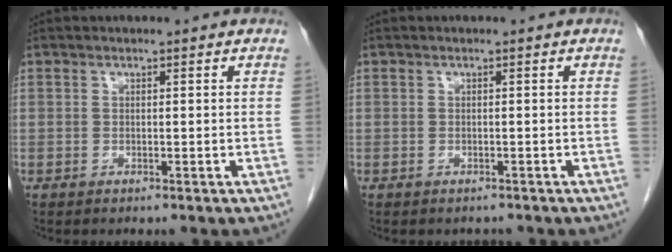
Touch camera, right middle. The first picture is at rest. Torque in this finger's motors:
{"motor_torque": [0.03, 0.00, 0.00, -0.01]}